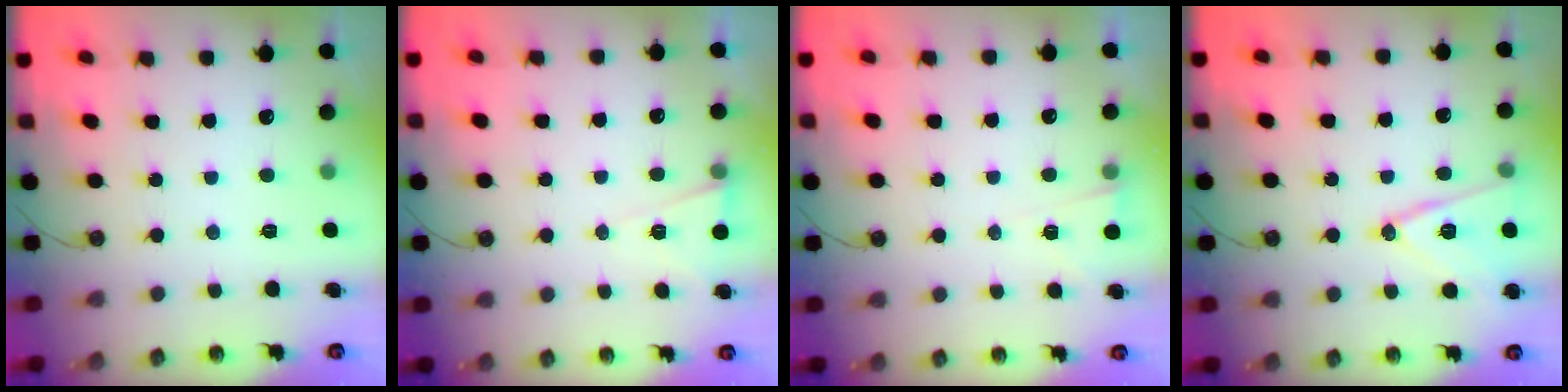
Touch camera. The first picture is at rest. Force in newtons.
{"total": 6.0, "press": 4.2, "slide": 4.4}
{"total": 2.7, "press": 2.3, "slide": 1.5}
{"total": 13.6, "press": 13.2, "slide": 3.3}